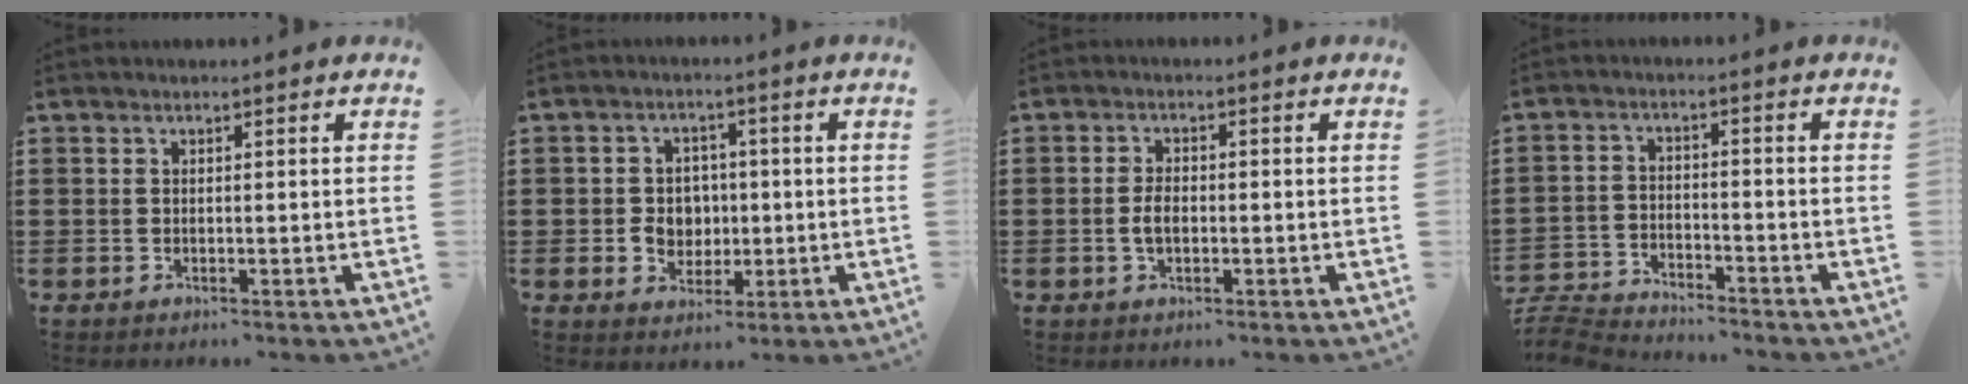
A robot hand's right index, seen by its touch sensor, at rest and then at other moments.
{"total": 4.7, "force": [-0.2, 4.2, 1.9], "torque": [-0.034, 0.004, -0.010]}
{"total": 2.7, "force": [-0.4, 1.5, 2.3], "torque": [-0.051, 0.000, -0.010]}
{"total": 5.3, "force": [-5.3, 0.7, 0.5], "torque": [-0.027, 0.003, -0.112]}